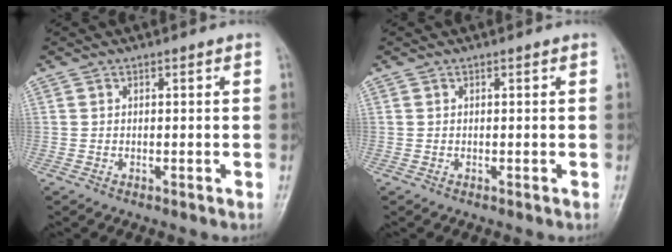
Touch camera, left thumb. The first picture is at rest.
{"total": 0.0}